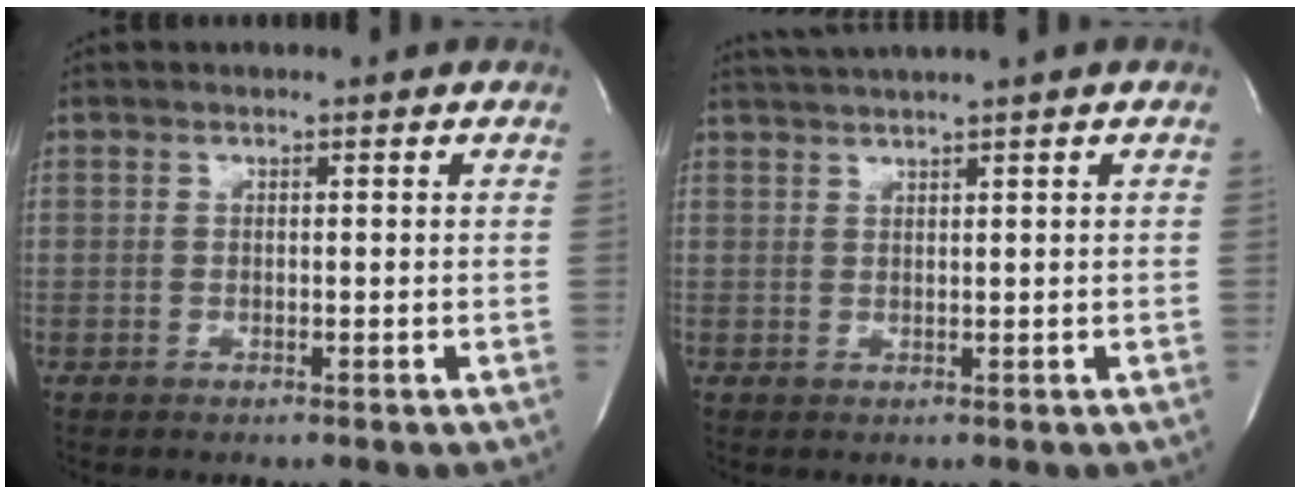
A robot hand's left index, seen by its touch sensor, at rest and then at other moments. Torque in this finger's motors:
{"motor_torque": [1.17, -0.97, 0.17, 0.06]}